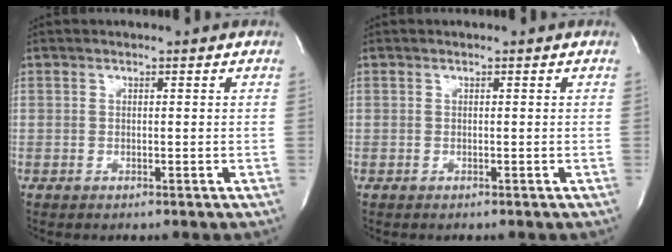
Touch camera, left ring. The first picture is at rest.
{"total": 0.0}